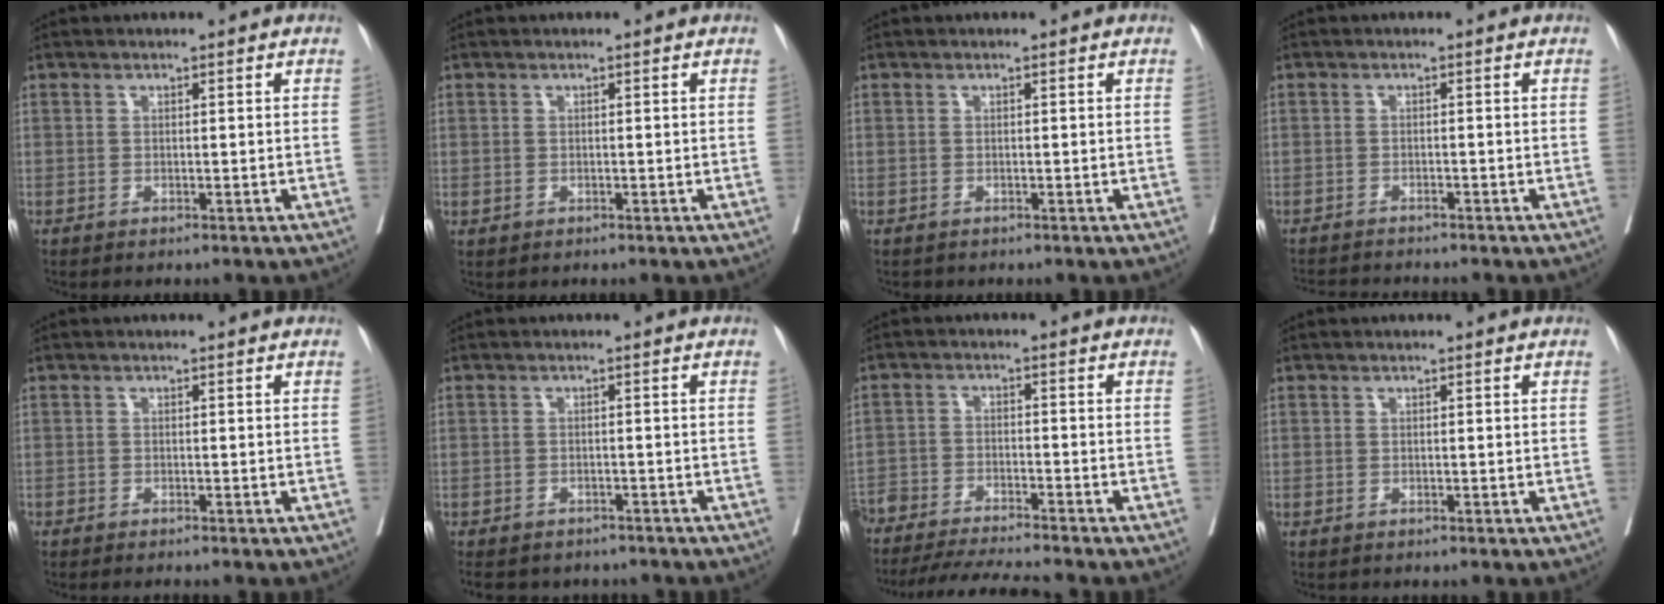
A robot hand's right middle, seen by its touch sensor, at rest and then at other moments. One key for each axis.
{"total": 0.5, "fx": -0.1, "fy": 0.4, "fz": 0.2, "tx": -0.007, "ty": 0.000, "tz": 0.003}
{"total": 0.0}
{"total": 5.3, "fx": -5.0, "fy": 0.4, "fz": 1.5, "tx": -0.015, "ty": -0.006, "tz": -0.076}
{"total": 1.4, "fx": -1.3, "fy": 0.1, "fz": 0.5, "tx": -0.009, "ty": -0.003, "tz": -0.020}
{"total": 11.1, "fx": -9.5, "fy": 4.8, "fz": 3.4, "tx": -0.076, "ty": -0.005, "tz": -0.112}
{"total": 13.9, "fx": -12.7, "fy": 0.5, "fz": 5.5, "tx": -0.088, "ty": -0.016, "tz": -0.202}
{"total": 0.0}